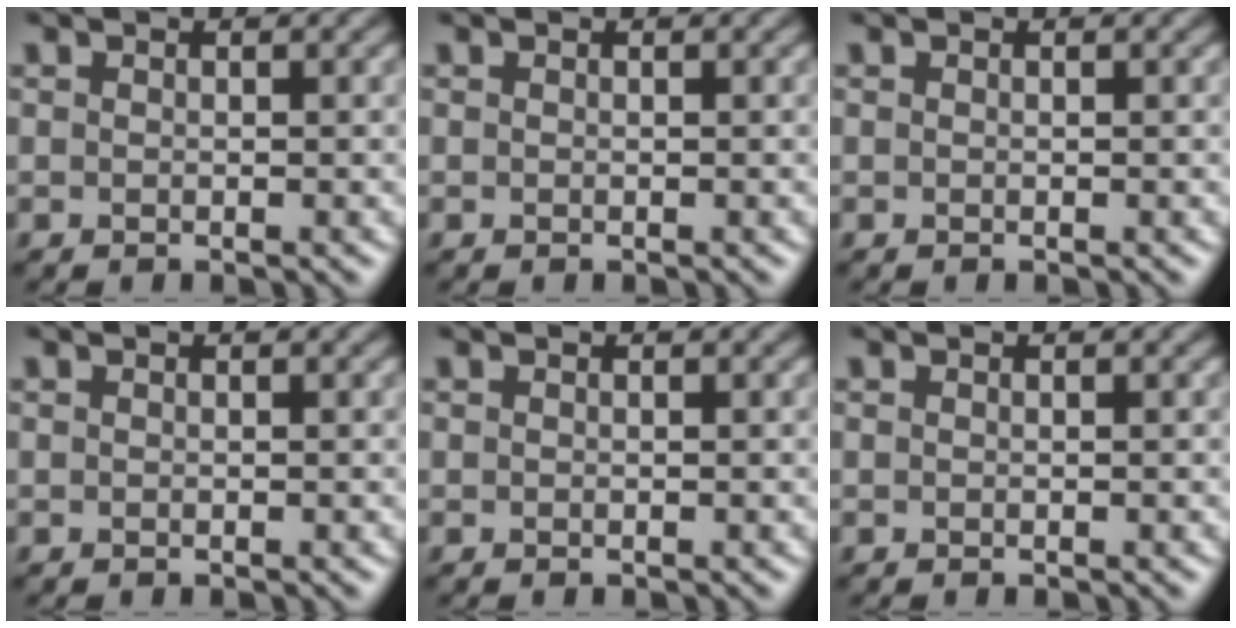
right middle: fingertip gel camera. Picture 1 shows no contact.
{"total": 0.0}
{"total": 0.0}
{"total": 0.0}
{"total": 0.0}
{"total": 0.0}